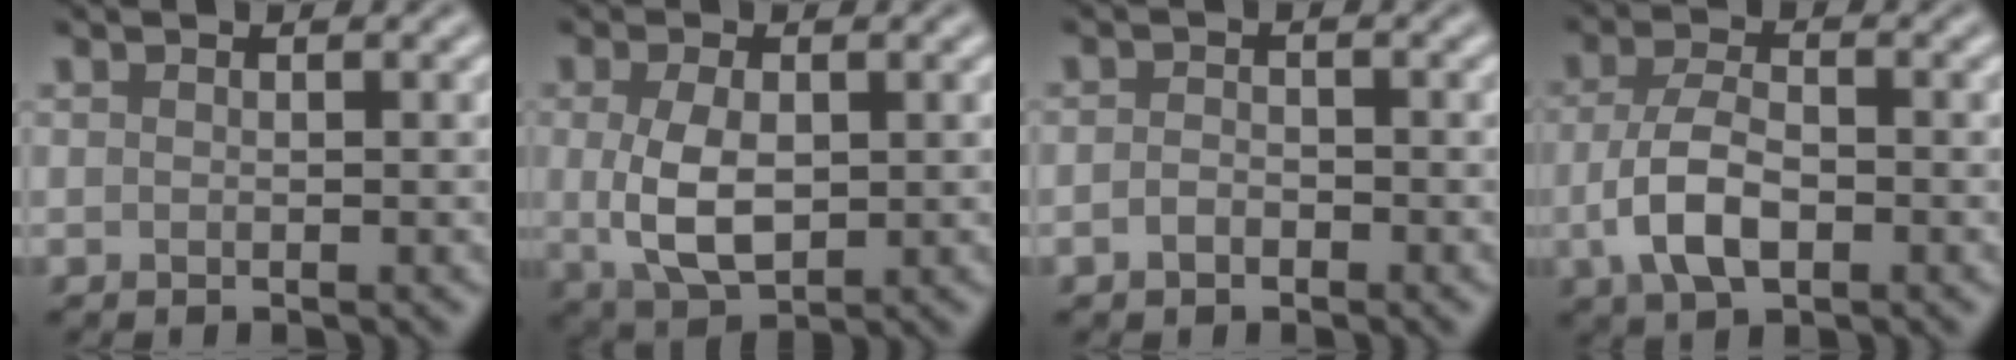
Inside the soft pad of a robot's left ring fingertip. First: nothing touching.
{"total": 5.1, "force": [0.0, 2.9, 4.2], "torque": [-0.094, -0.004, 0.006]}
{"total": 1.4, "force": [-0.7, 1.0, 0.7], "torque": [-0.015, 0.000, -0.016]}
{"total": 5.0, "force": [-1.4, 2.5, 4.0], "torque": [-0.085, -0.002, -0.030]}